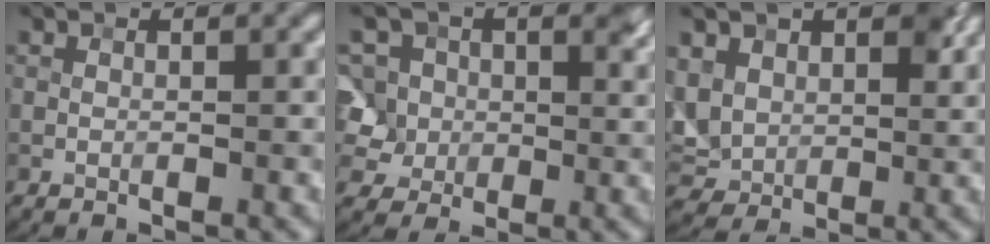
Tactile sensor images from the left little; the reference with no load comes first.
{"total": 8.6, "force": [2.7, 7.1, 4.1], "torque": [-0.067, 0.020, 0.024]}
{"total": 6.7, "force": [2.5, 5.2, 3.5], "torque": [-0.097, 0.001, 0.047]}